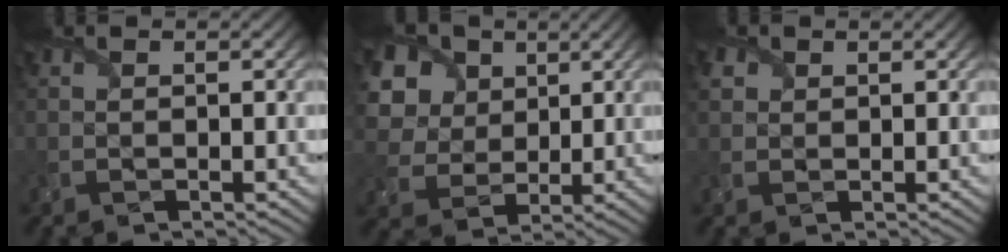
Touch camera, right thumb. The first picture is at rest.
{"total": 11.7, "force": [4.7, 8.8, 6.0], "torque": [-0.180, 0.024, 0.094]}
{"total": 1.7, "force": [0.8, 1.4, 0.5], "torque": [-0.016, 0.001, 0.015]}